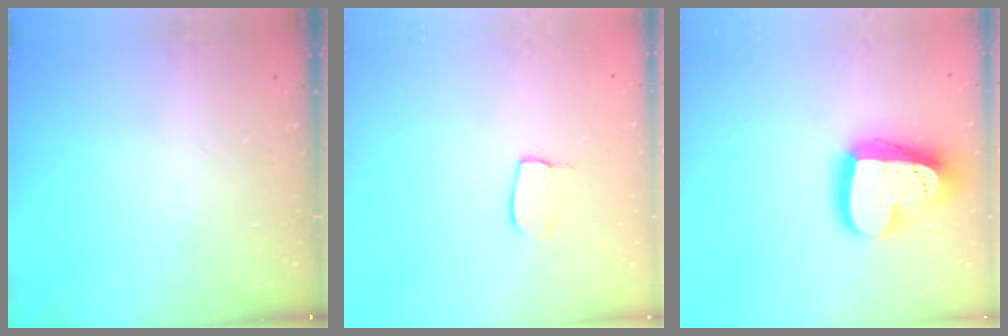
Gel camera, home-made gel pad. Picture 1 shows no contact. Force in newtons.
{"total": 5.5, "press": 5.5, "slide": 0.3}
{"total": 20.4, "press": 20.3, "slide": 1.7}